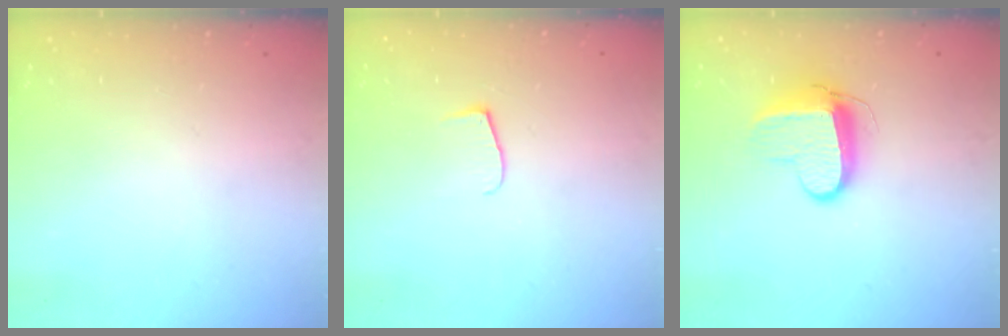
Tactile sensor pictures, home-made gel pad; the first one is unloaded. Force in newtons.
{"total": 6.3, "press": 6.2, "slide": 0.8}
{"total": 9.6, "press": 9.6, "slide": 0.9}